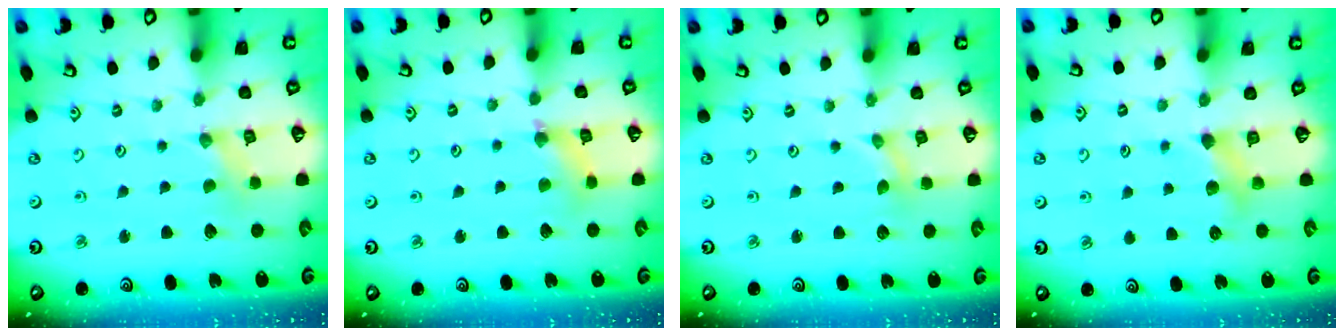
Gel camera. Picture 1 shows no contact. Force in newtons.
{"total": 3.9, "press": 3.9, "slide": 0.4}
{"total": 0.0}
{"total": 4.9, "press": 4.8, "slide": 0.5}